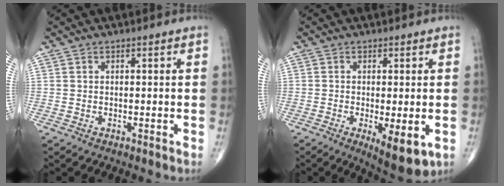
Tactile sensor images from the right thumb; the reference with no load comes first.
{"total": 7.9, "force": [-2.2, 2.5, 7.2], "torque": [-0.104, -0.021, -0.028]}